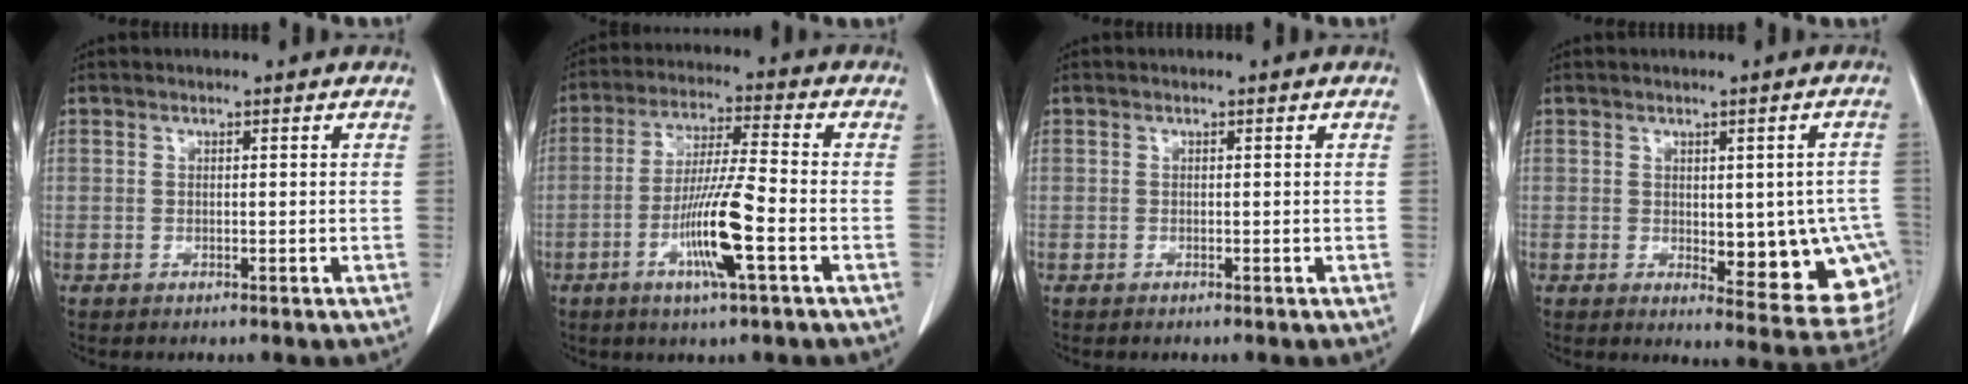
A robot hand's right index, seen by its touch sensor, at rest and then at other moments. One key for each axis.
{"total": 10.7, "fx": -3.7, "fy": 0.0, "fz": 10.0, "tx": -0.193, "ty": -0.012, "tz": -0.071}
{"total": 0.0}
{"total": 13.6, "fx": -2.2, "fy": 5.7, "fz": 12.1, "tx": -0.099, "ty": 0.006, "tz": -0.010}